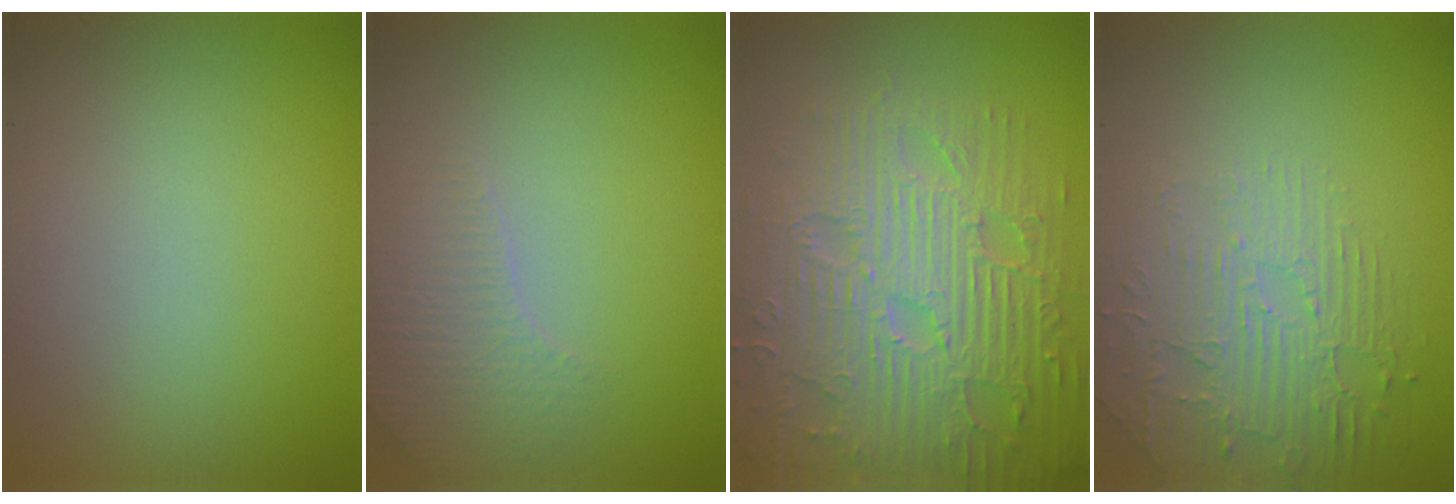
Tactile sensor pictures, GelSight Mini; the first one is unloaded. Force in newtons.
{"total": 2.6, "press": 2.5, "slide": 0.5}
{"total": 10.4, "press": 7.0, "slide": 7.6}
{"total": 2.6, "press": 2.1, "slide": 1.5}